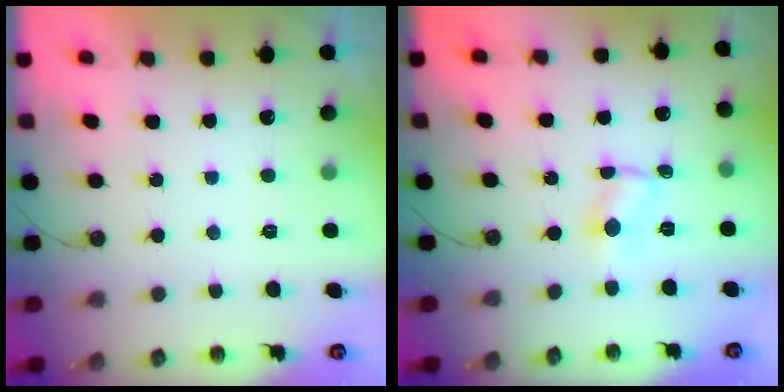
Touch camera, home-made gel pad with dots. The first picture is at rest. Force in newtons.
{"total": 1.2, "press": 1.2, "slide": 0.2}